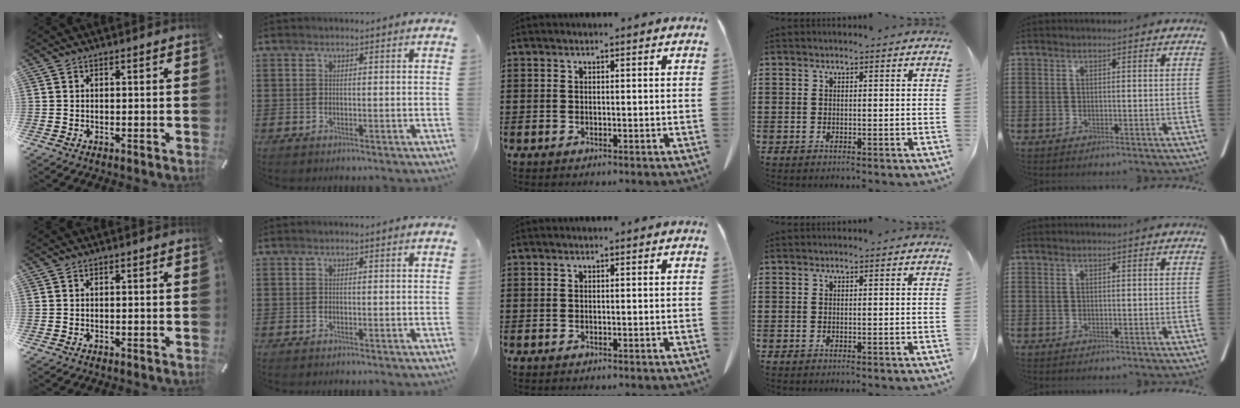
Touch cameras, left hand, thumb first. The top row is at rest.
{}